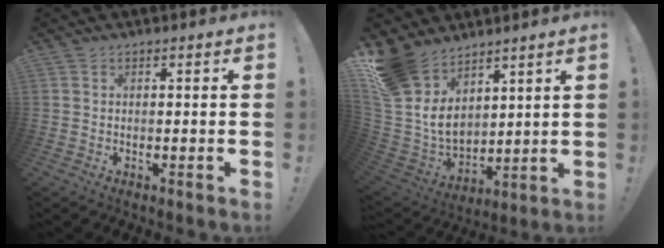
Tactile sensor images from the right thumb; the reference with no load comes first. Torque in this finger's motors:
{"motor_torque": [1.86, 2.73, 1.26, 1.51, 0.36]}